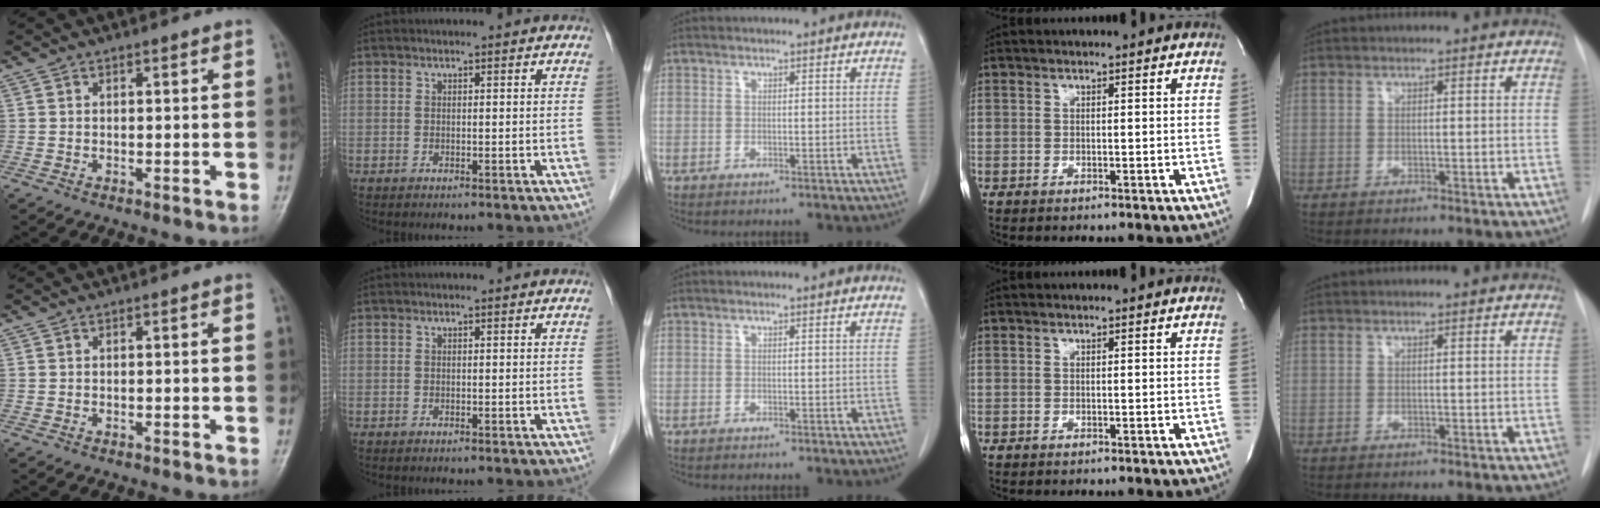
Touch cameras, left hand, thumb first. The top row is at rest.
{}